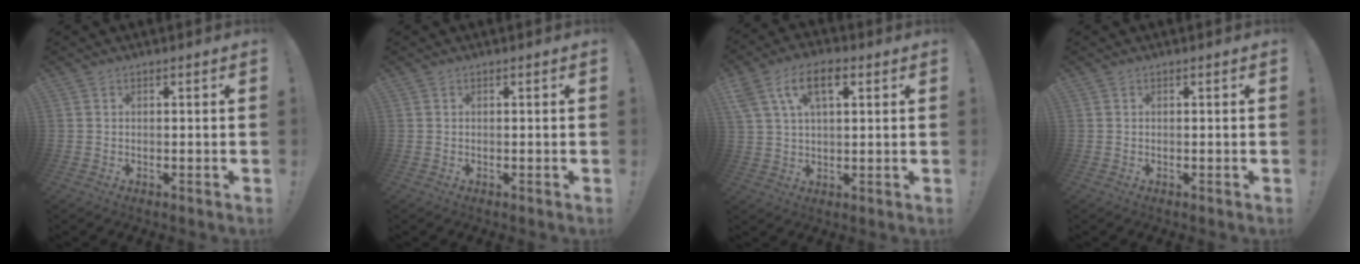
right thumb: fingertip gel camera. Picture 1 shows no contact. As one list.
[{"total": 0.0}, {"total": 10.5, "force": [4.4, 5.5, 7.8], "torque": [-0.140, 0.004, 0.079]}, {"total": 0.0}]